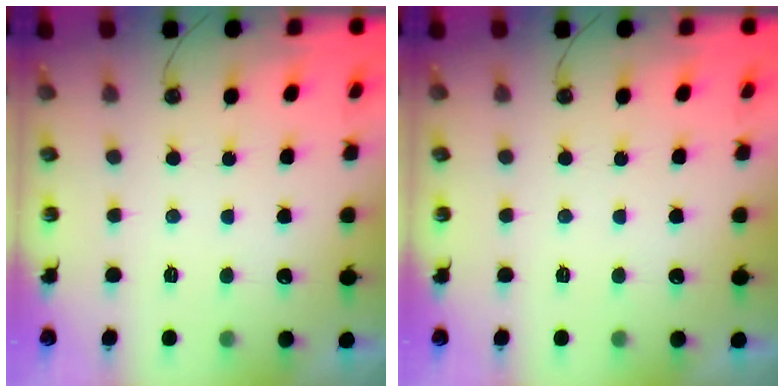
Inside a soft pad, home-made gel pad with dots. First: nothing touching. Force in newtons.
{"total": 0.0}